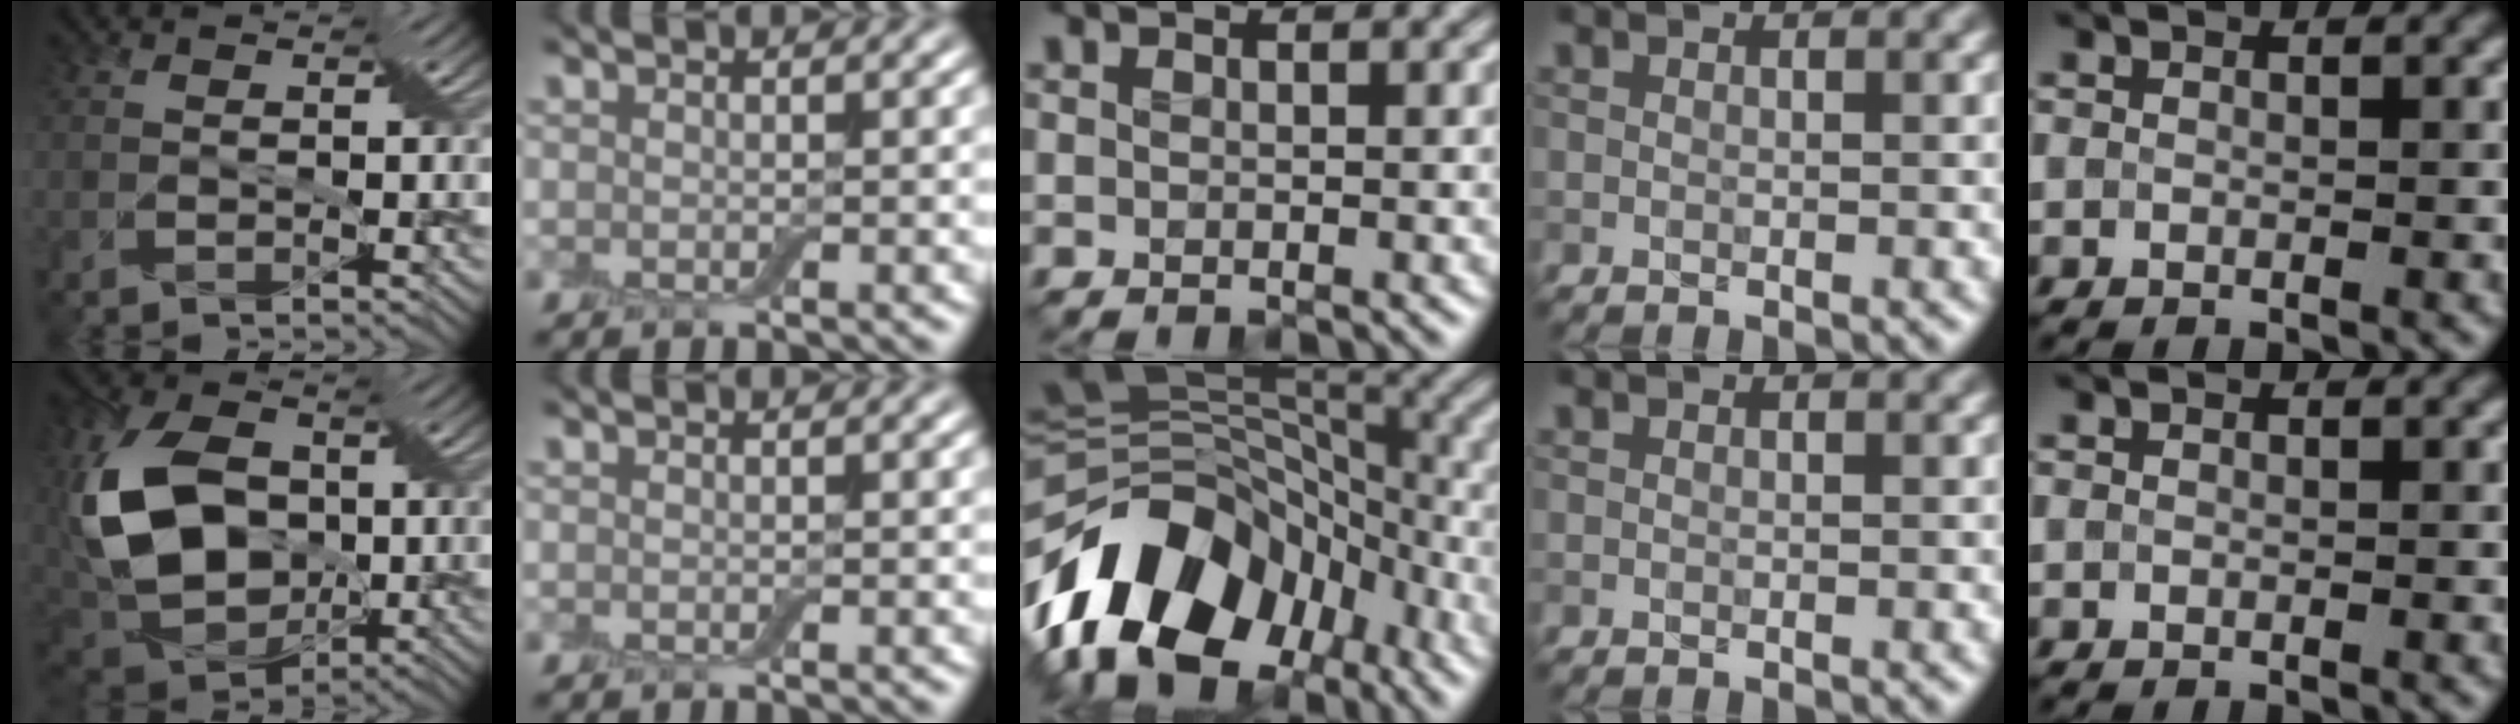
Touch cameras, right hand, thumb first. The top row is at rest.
{"thumb": {"total": 15.0, "force": [0.3, 10.4, 10.8], "torque": [-0.276, -0.007, 0.003]}, "middle": {"total": 15.1, "force": [-9.1, 9.1, 7.9], "torque": [-0.169, 0.019, -0.148]}}